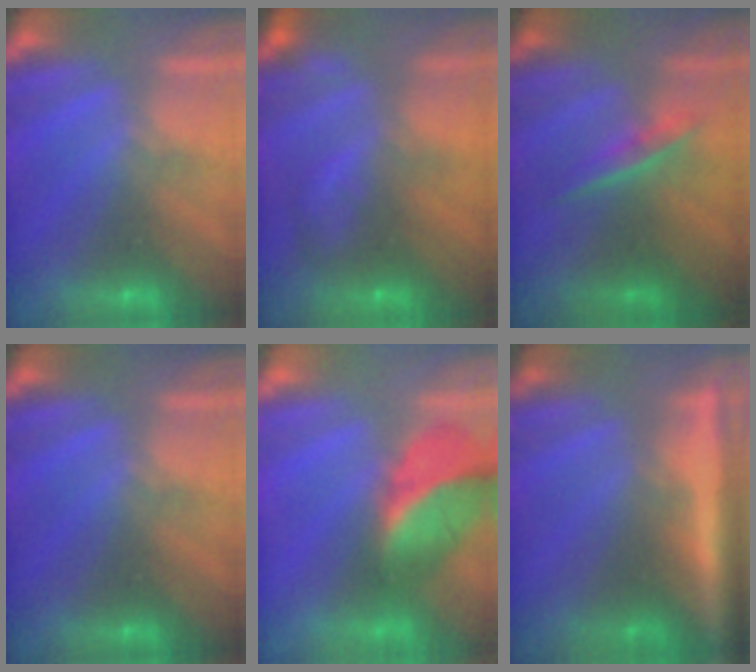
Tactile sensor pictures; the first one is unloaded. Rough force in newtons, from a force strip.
{"total": 5.7}
{"total": 1.6}
{"total": 0.0}
{"total": 2.6}
{"total": 6.8}